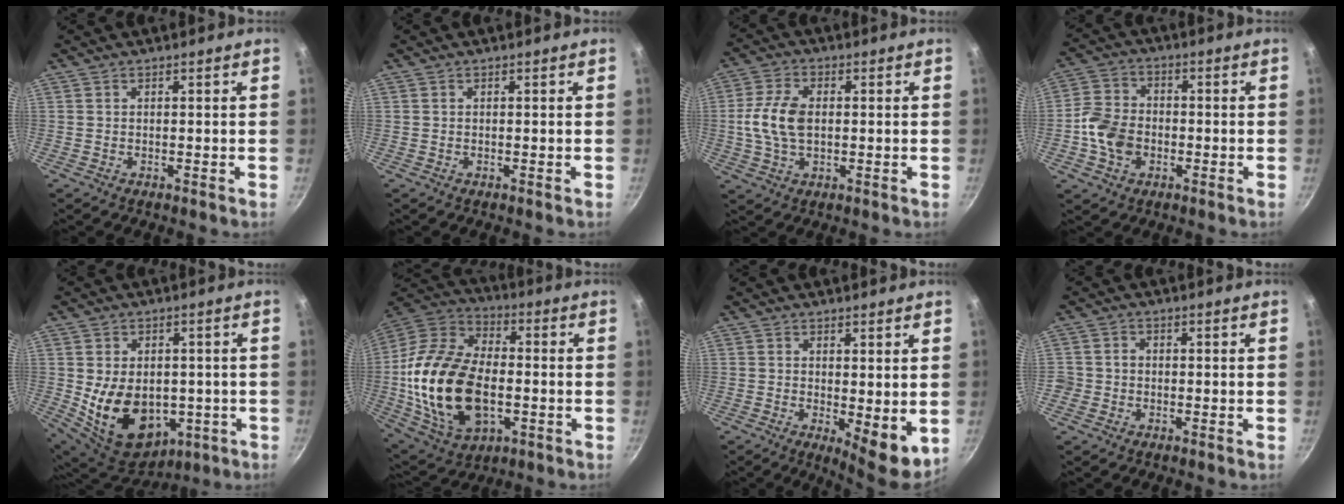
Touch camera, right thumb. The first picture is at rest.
{"total": 0.0}
{"total": 9.0, "force": [0.1, 5.6, 7.1], "torque": [-0.139, 0.014, -0.002]}
{"total": 8.8, "force": [-2.1, 6.7, 5.3], "torque": [-0.086, 0.018, -0.051]}
{"total": 16.6, "force": [-1.8, 11.9, 11.4], "torque": [-0.169, -0.010, 0.001]}
{"total": 25.1, "force": [-3.1, 15.5, 19.5], "torque": [-0.367, 0.024, -0.051]}
{"total": 7.2, "force": [0.2, 2.7, 6.7], "torque": [-0.082, -0.021, 0.009]}
{"total": 2.6, "force": [-0.8, 2.3, 0.7], "torque": [-0.002, 0.011, -0.018]}